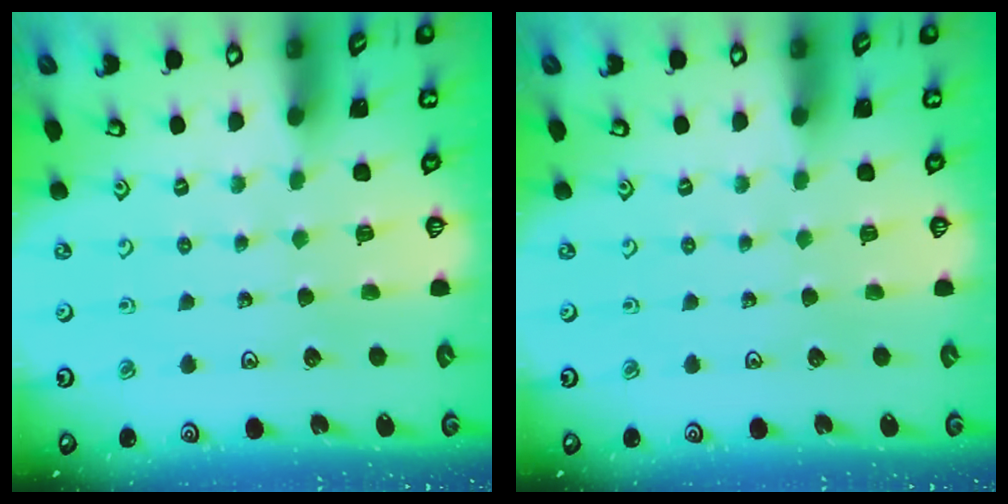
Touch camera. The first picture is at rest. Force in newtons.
{"total": 0.0}